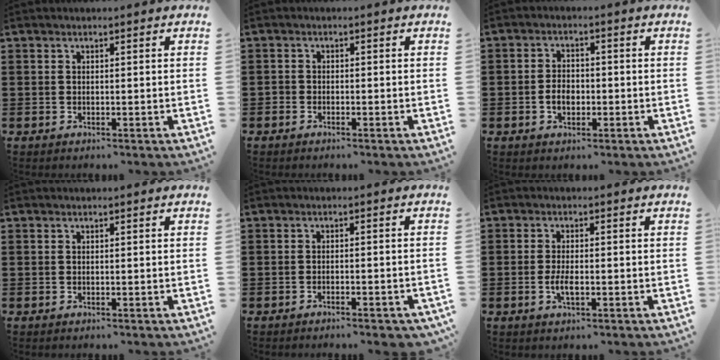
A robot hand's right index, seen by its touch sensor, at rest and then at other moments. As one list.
[{"total": 1.0, "force": [-0.9, 0.4, 0.1], "torque": [-0.004, 0.002, -0.019]}, {"total": 3.2, "force": [-0.8, 2.2, 2.2], "torque": [-0.037, 0.000, -0.018]}, {"total": 0.0}, {"total": 1.6, "force": [-1.4, 0.1, 0.8], "torque": [-0.016, 0.002, -0.028]}, {"total": 3.1, "force": [-0.8, 0.9, 2.9], "torque": [-0.060, -0.007, -0.015]}]